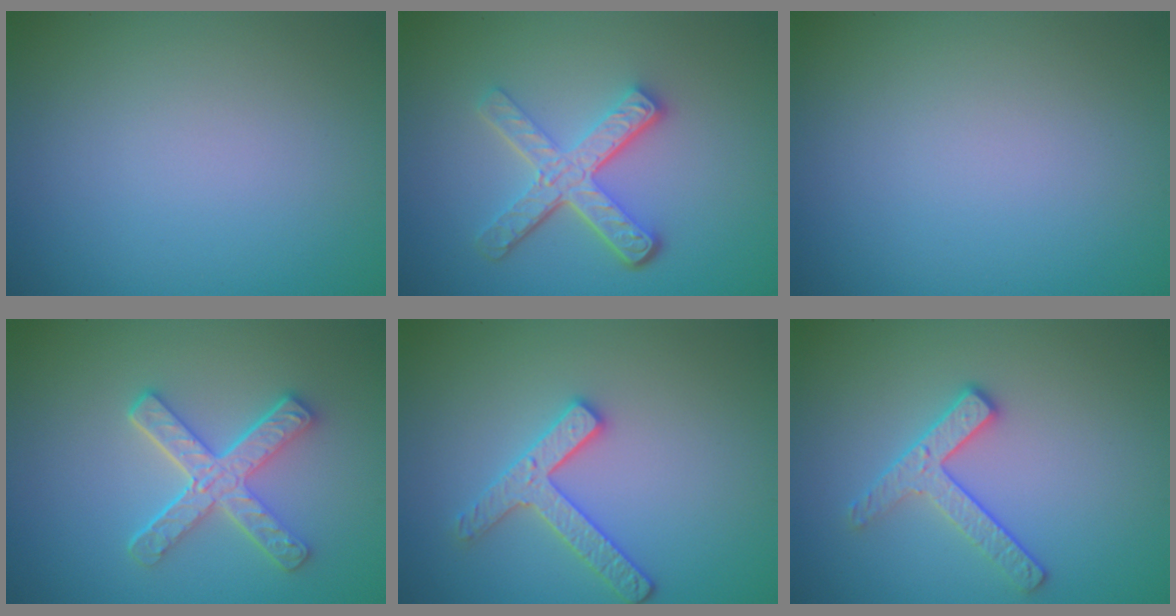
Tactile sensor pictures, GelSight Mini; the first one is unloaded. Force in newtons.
{"total": 5.1, "press": 3.5, "slide": 3.7}
{"total": 0.0}
{"total": 4.2, "press": 3.4, "slide": 2.4}
{"total": 2.9, "press": 2.8, "slide": 0.6}
{"total": 2.8, "press": 2.5, "slide": 1.3}